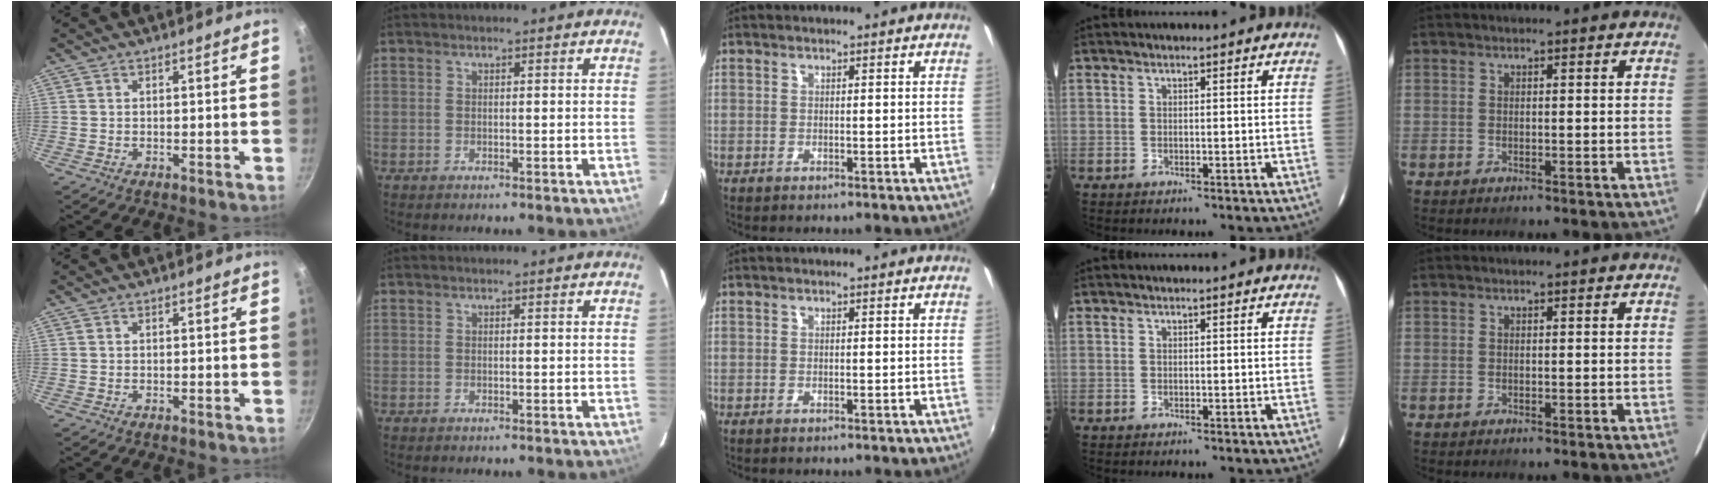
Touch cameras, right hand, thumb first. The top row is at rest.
{}